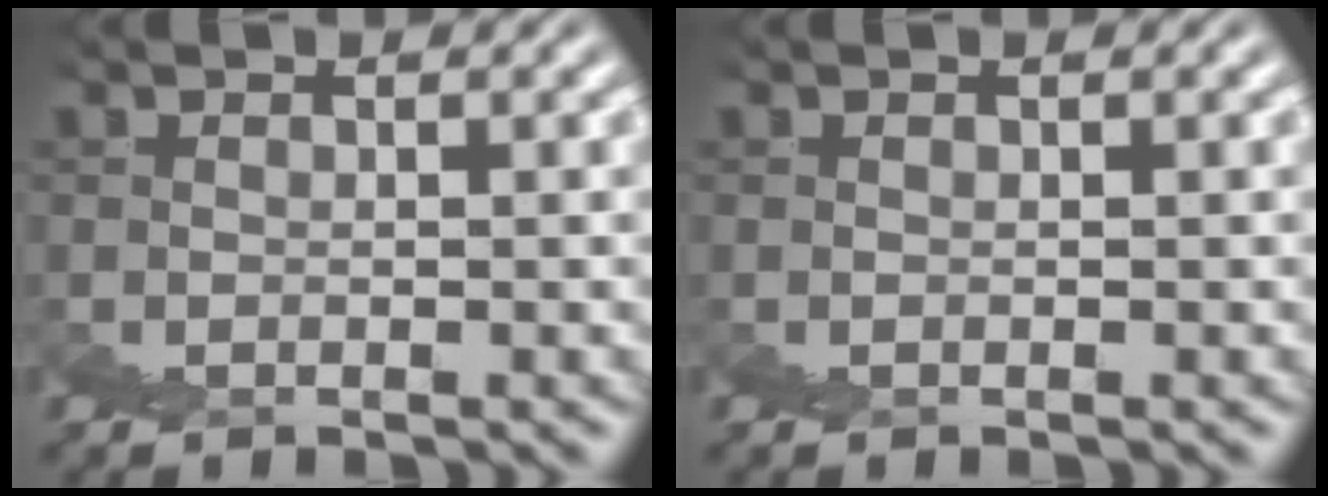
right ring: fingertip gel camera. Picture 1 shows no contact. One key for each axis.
{"total": 0.0}